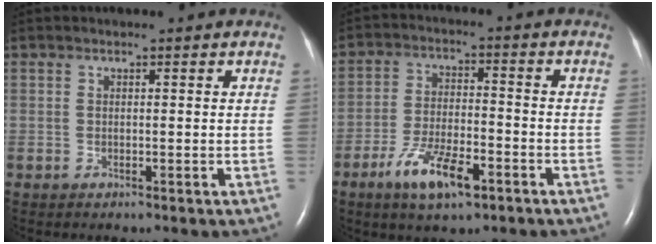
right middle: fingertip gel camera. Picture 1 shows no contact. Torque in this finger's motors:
{"motor_torque": [1.01, -0.83, 0.18, 0.07]}